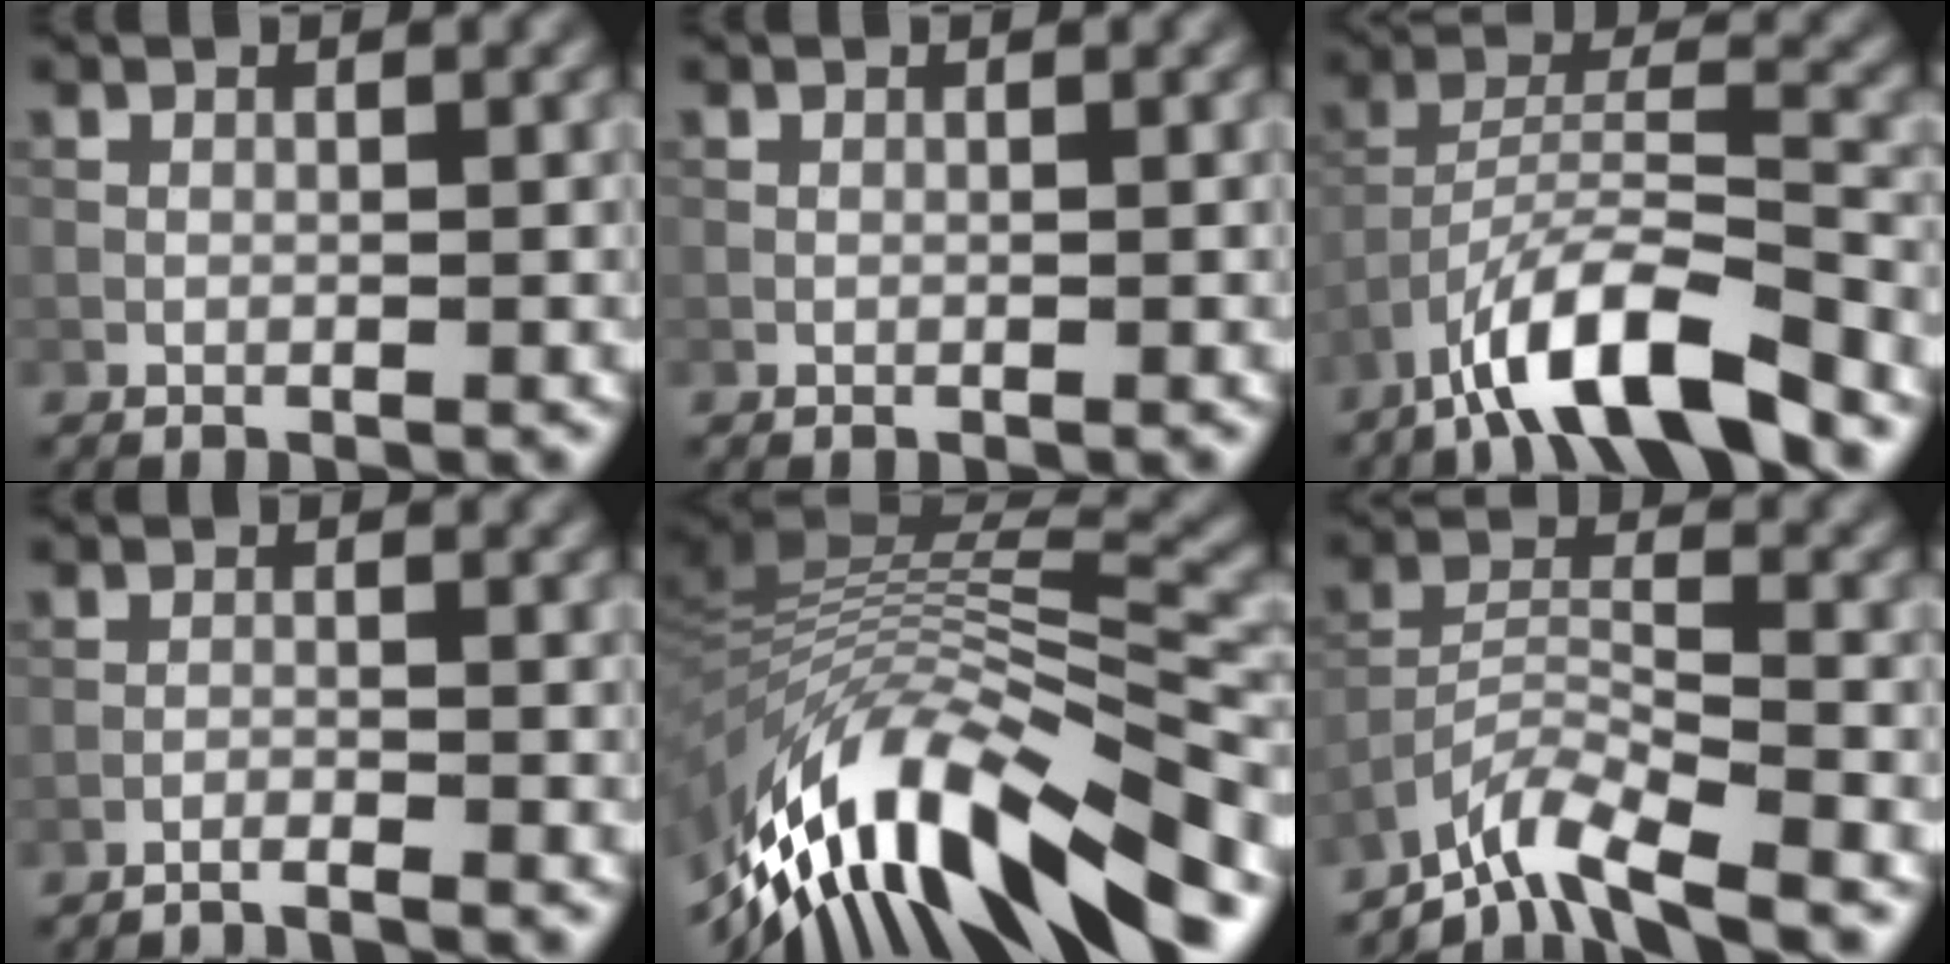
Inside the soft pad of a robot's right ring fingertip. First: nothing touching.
{"total": 0.0}
{"total": 9.3, "force": [-6.6, 2.1, 6.2], "torque": [-0.105, 0.006, -0.120]}
{"total": 2.3, "force": [-2.2, 0.1, 0.7], "torque": [-0.010, -0.002, -0.043]}
{"total": 14.6, "force": [-7.7, 5.2, 11.3], "torque": [-0.225, 0.021, -0.135]}
{"total": 5.8, "force": [-5.1, 0.6, 2.7], "torque": [-0.046, -0.001, -0.102]}